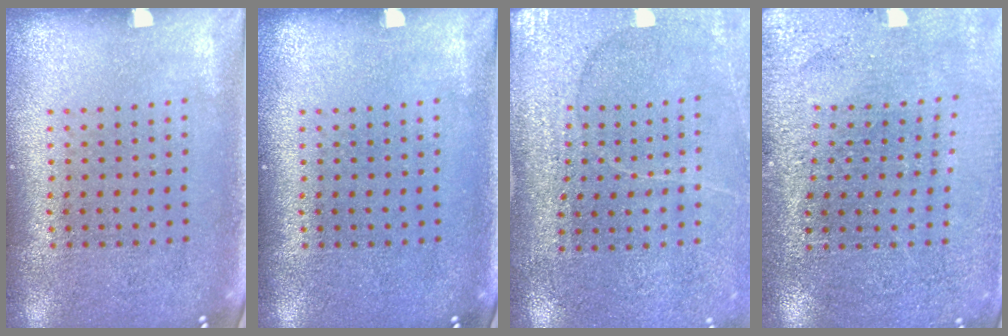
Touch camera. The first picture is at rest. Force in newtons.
{"total": 0.0}
{"total": 3.0, "press": 3.0, "slide": 0.2}
{"total": 2.8, "press": 2.8, "slide": 0.1}